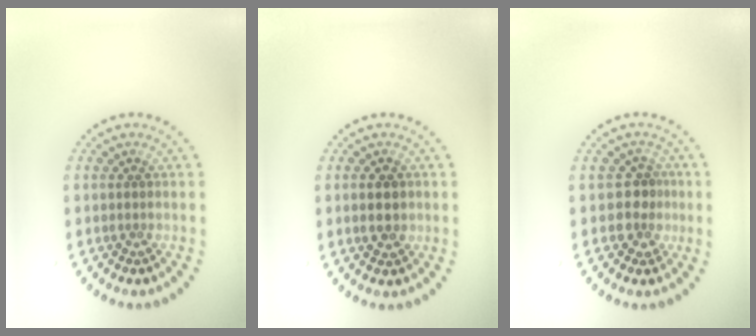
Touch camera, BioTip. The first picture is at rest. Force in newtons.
{"total": 2.1, "press": 2.1, "slide": 0.1}
{"total": 2.2, "press": 1.9, "slide": 1.1}